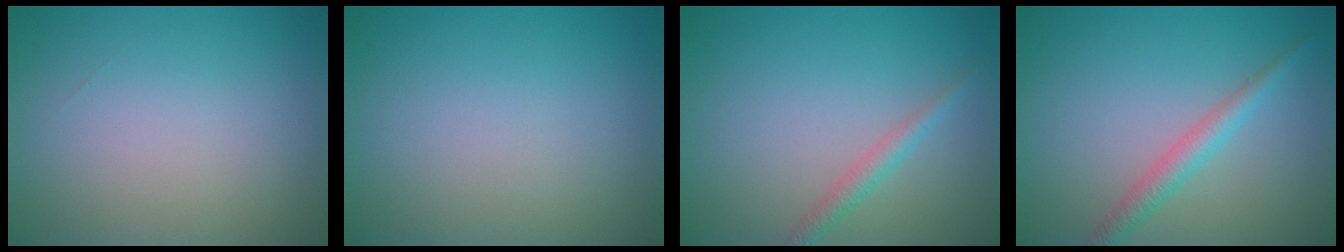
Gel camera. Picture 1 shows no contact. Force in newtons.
{"total": 0.0}
{"total": 1.6, "press": 1.6, "slide": 0.0}
{"total": 2.3, "press": 2.3, "slide": 0.1}